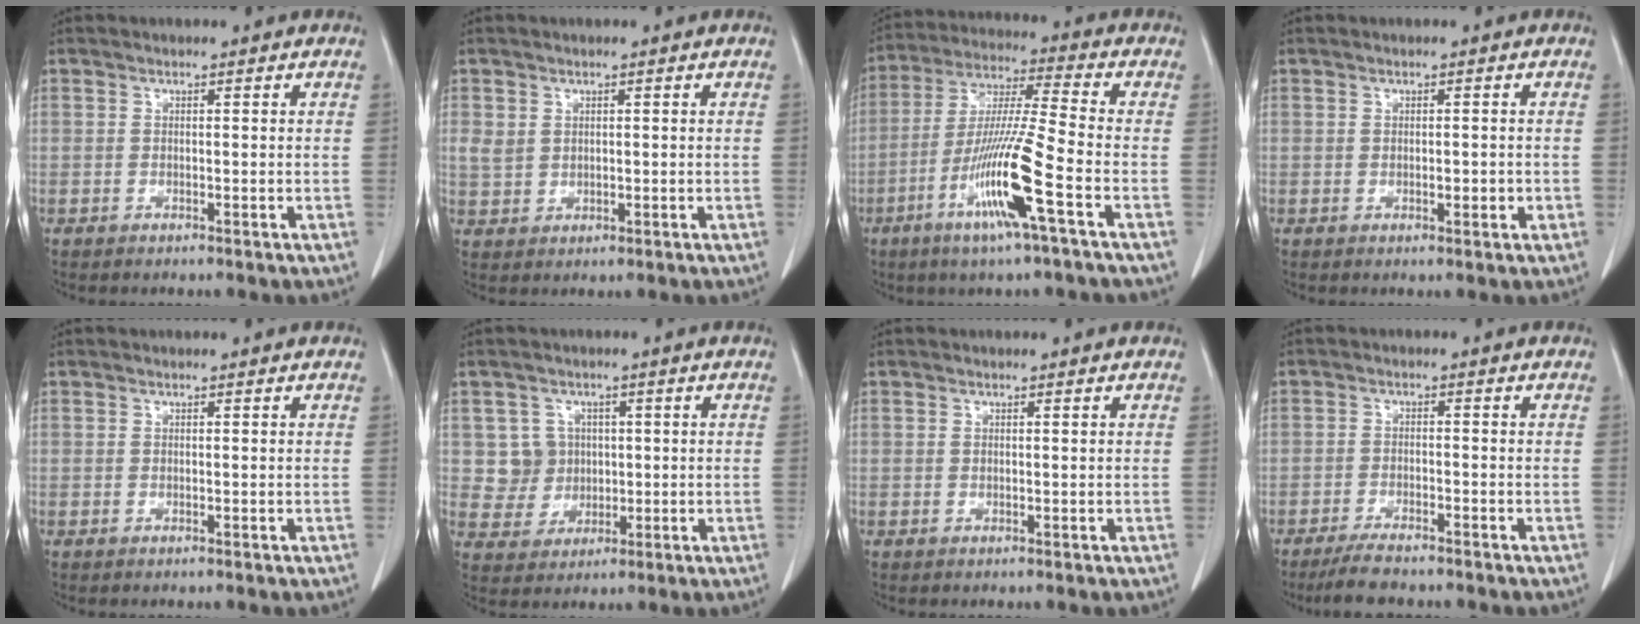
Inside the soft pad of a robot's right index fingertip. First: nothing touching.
{"total": 2.8, "force": [0.7, 2.3, 1.3], "torque": [-0.027, 0.004, 0.021]}
{"total": 13.5, "force": [-5.6, -0.9, 12.2], "torque": [-0.243, -0.015, -0.110]}
{"total": 1.4, "force": [-0.3, 0.6, 1.3], "torque": [-0.019, 0.001, -0.002]}
{"total": 0.0}
{"total": 5.2, "force": [1.0, 5.2, 0.2], "torque": [0.004, 0.013, 0.024]}
{"total": 0.0}
{"total": 4.9, "force": [-4.3, 0.7, 2.3], "torque": [-0.041, -0.013, -0.074]}